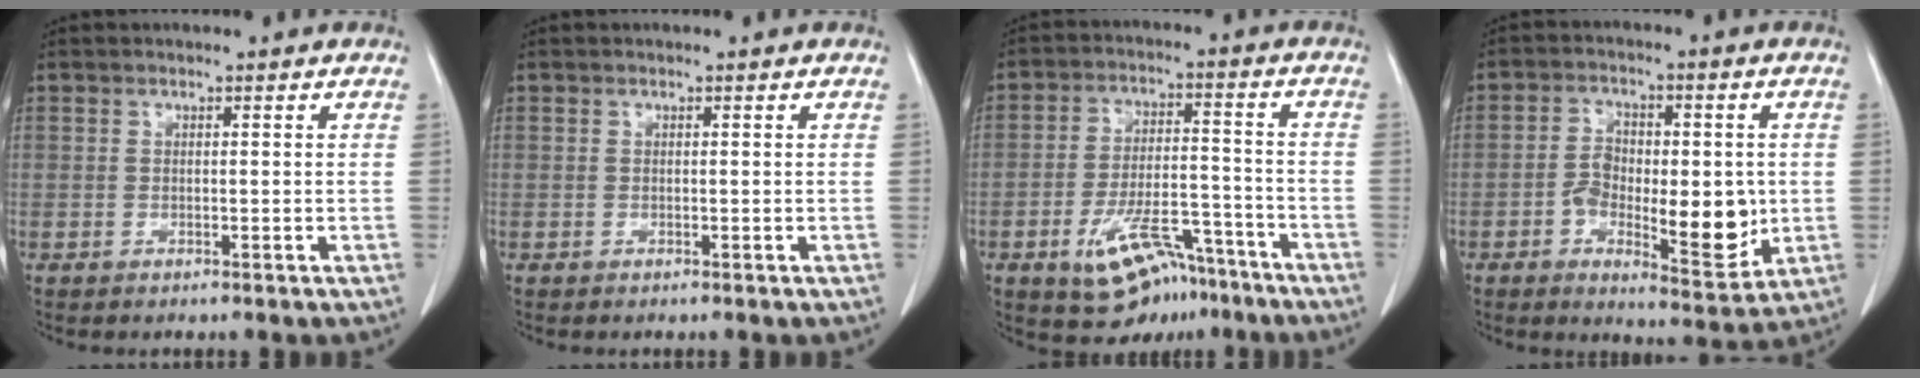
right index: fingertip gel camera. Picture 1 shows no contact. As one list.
[{"total": 0.0}, {"total": 11.8, "force": [-7.4, 4.9, 7.8], "torque": [-0.130, 0.010, -0.113]}, {"total": 12.3, "force": [-2.0, 5.4, 10.8], "torque": [-0.158, -0.003, -0.023]}]